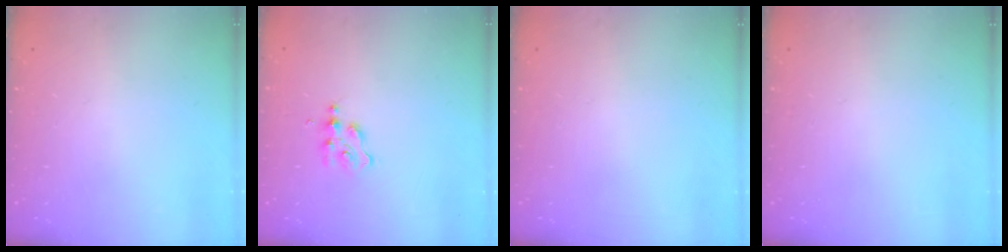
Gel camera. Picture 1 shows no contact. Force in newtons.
{"total": 2.9, "press": 2.9, "slide": 0.4}
{"total": 0.0}
{"total": 0.0}